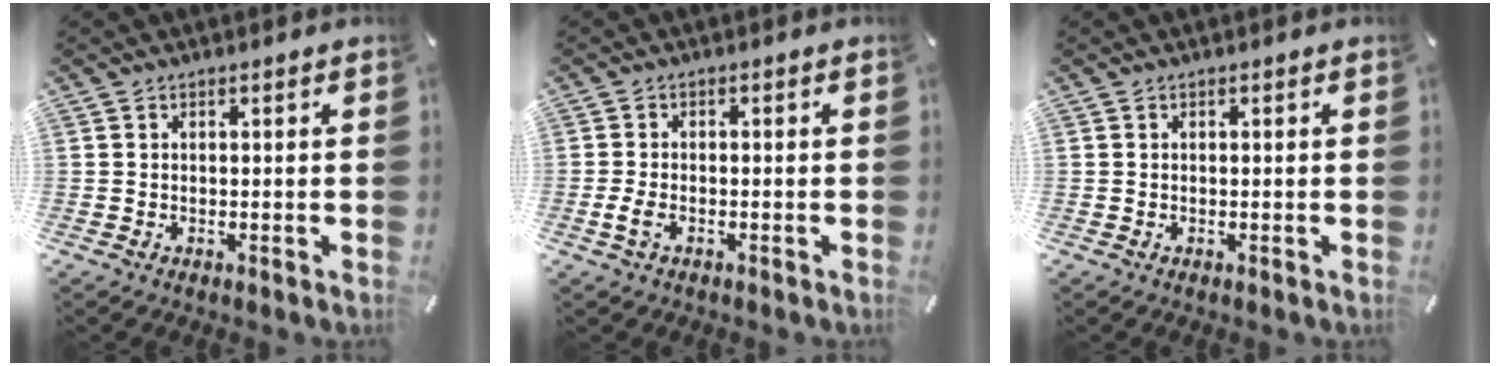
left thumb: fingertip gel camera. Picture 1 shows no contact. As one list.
[{"total": 3.5, "force": [-1.5, 1.8, 2.6], "torque": [-0.062, -0.001, -0.030]}, {"total": 0.0}]